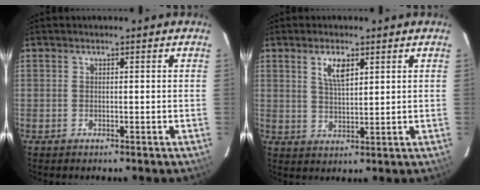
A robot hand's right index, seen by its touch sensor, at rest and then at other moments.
{"total": 4.9, "force": [2.5, 1.9, 3.8], "torque": [-0.069, 0.003, 0.048]}